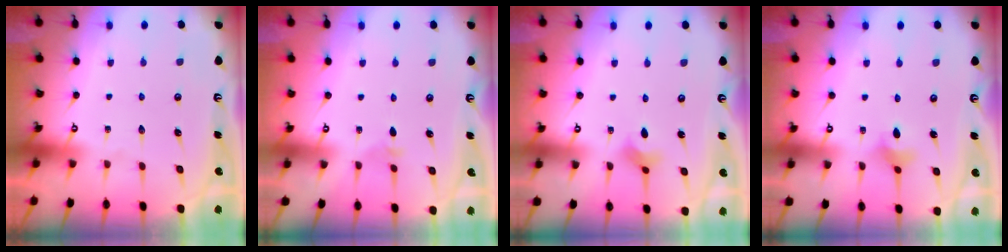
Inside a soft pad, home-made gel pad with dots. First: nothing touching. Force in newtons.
{"total": 2.2, "press": 2.1, "slide": 0.6}
{"total": 2.6, "press": 2.6, "slide": 0.5}
{"total": 4.1, "press": 4.0, "slide": 0.7}